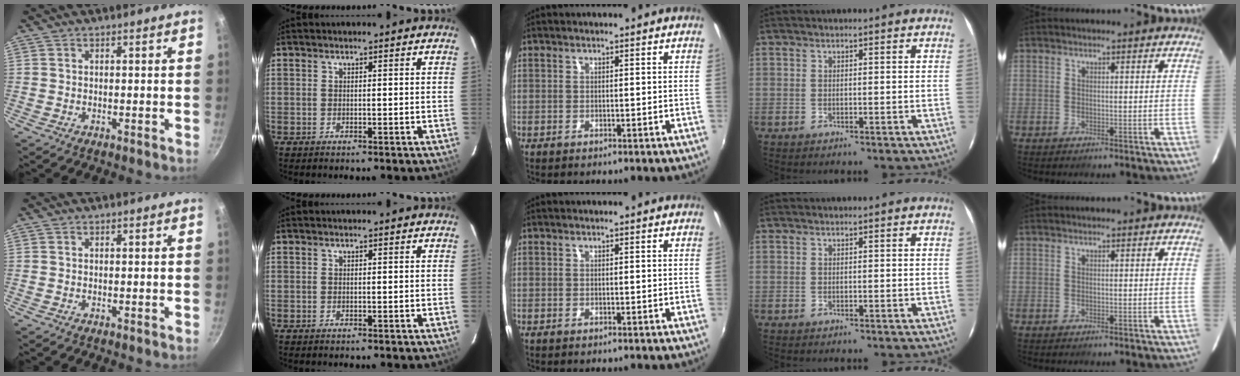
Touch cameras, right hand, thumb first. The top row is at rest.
{}